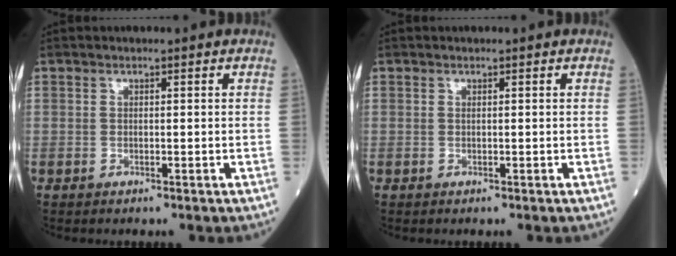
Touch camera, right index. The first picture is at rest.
{"total": 0.0}